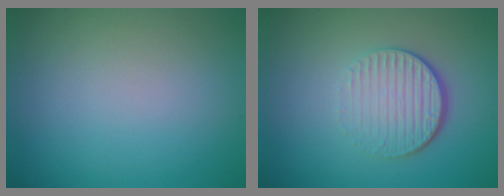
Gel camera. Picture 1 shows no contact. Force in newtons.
{"total": 4.3, "press": 2.7, "slide": 3.4}